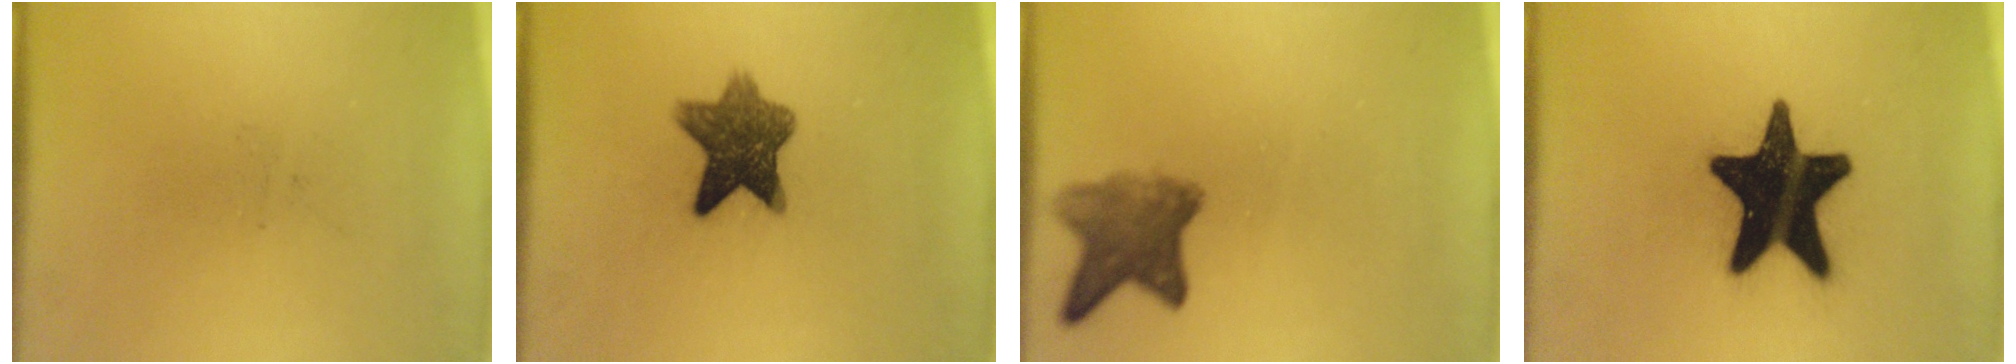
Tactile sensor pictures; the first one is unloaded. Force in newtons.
{"total": 8.3}
{"total": 5.8}
{"total": 20.0}